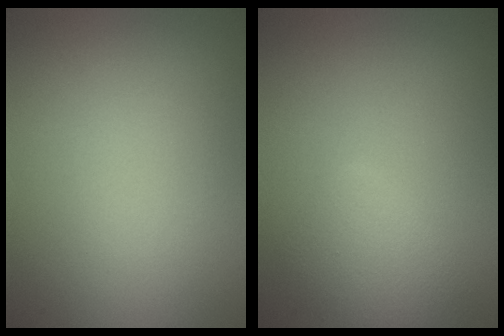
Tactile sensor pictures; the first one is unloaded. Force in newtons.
{"total": 2.5, "press": 2.5, "slide": 0.1}